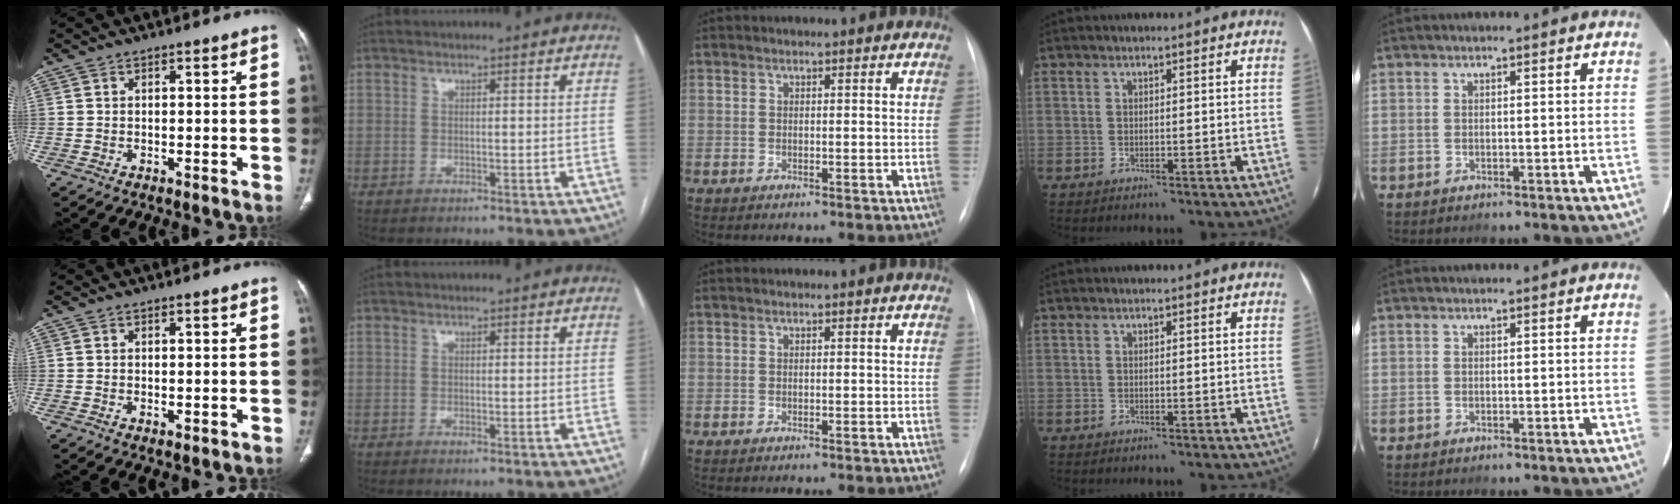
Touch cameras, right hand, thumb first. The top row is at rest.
{"thumb": {"total": 1.0, "force": [-0.2, 0.5, 0.8], "torque": [-0.014, -0.004, 0.001]}, "index": {"total": 0.5, "force": [-0.5, 0.0, 0.3], "torque": [-0.004, -0.001, -0.006]}}